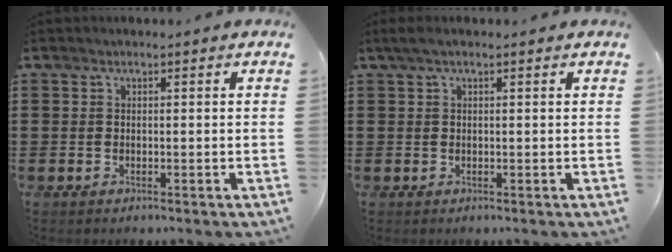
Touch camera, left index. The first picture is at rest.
{"total": 1.1, "force": [0.4, 0.2, 1.1], "torque": [-0.020, 0.000, 0.008]}